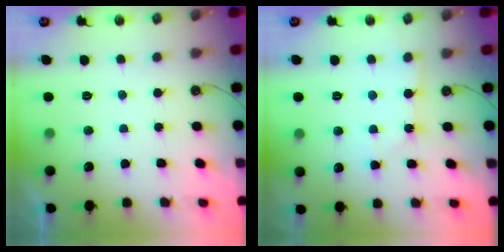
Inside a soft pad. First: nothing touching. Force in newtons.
{"total": 4.8, "press": 4.8, "slide": 0.6}